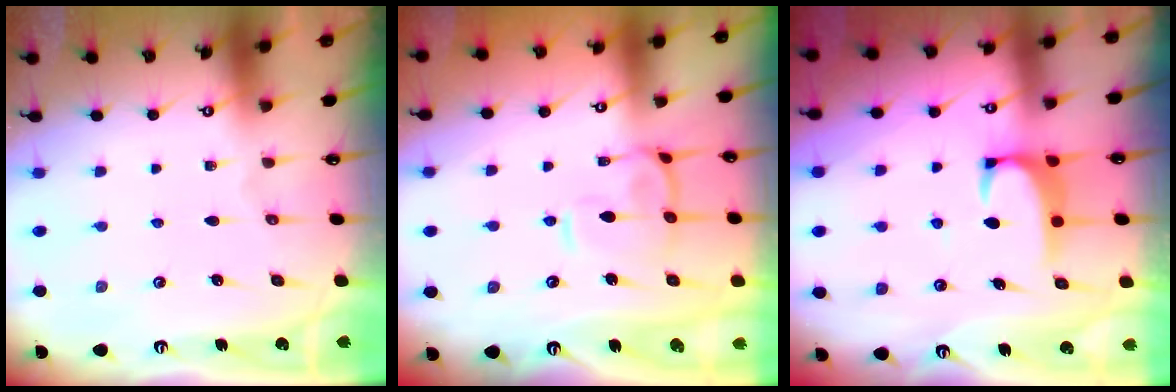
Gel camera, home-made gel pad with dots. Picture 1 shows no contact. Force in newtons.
{"total": 4.3, "press": 4.2, "slide": 1.0}
{"total": 2.1, "press": 2.0, "slide": 0.3}